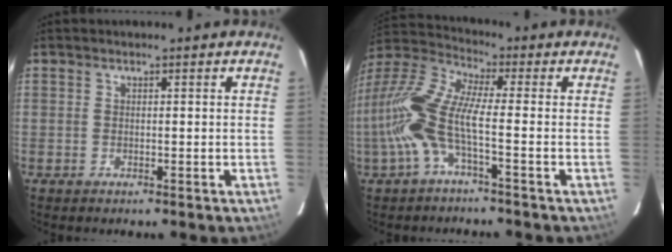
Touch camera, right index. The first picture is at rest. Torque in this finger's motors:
{"motor_torque": [1.28, -0.86, 0.88, 0.21]}